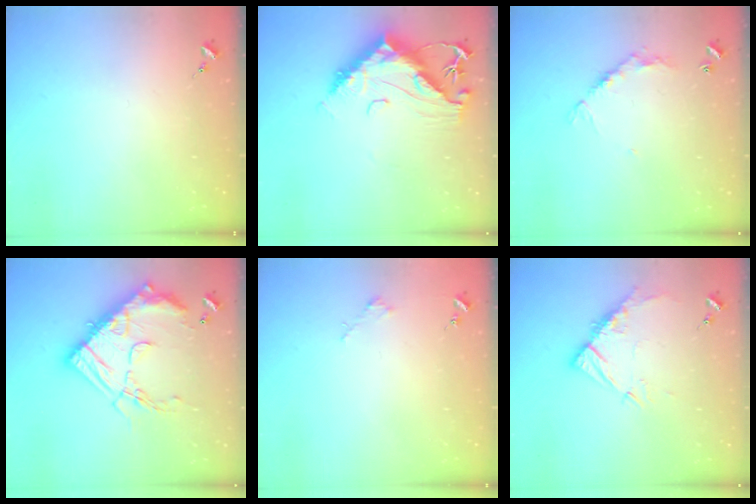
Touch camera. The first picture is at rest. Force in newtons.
{"total": 14.6, "press": 14.5, "slide": 1.5}
{"total": 8.1, "press": 8.1, "slide": 0.7}
{"total": 23.7, "press": 23.6, "slide": 2.2}
{"total": 1.8, "press": 1.8, "slide": 0.2}
{"total": 10.7, "press": 10.7, "slide": 0.9}